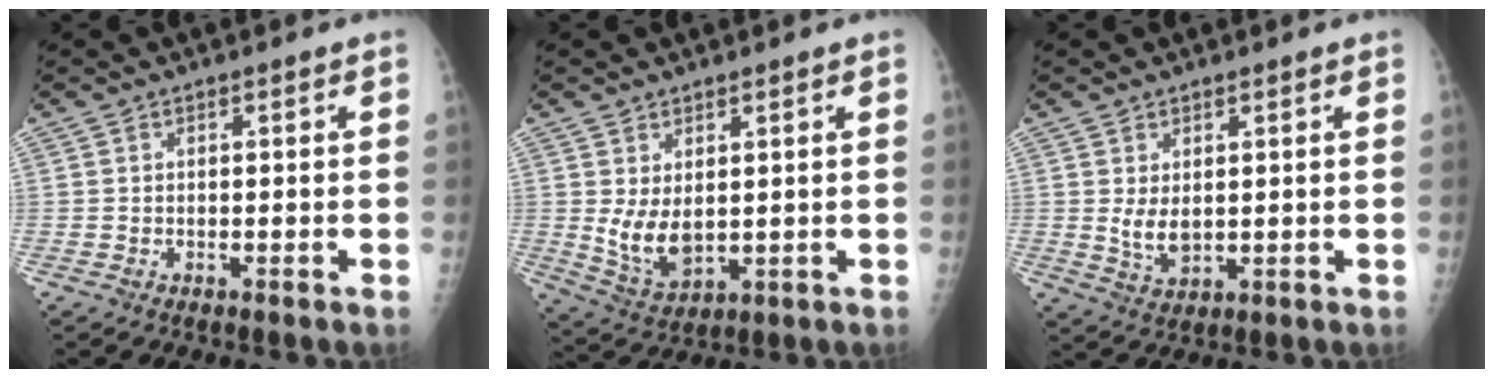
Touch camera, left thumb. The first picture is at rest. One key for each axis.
{"total": 7.1, "fx": 1.2, "fy": 4.1, "fz": 5.7, "tx": -0.092, "ty": -0.023, "tz": 0.039}
{"total": 4.5, "fx": 0.9, "fy": 2.5, "fz": 3.6, "tx": -0.056, "ty": -0.016, "tz": 0.025}